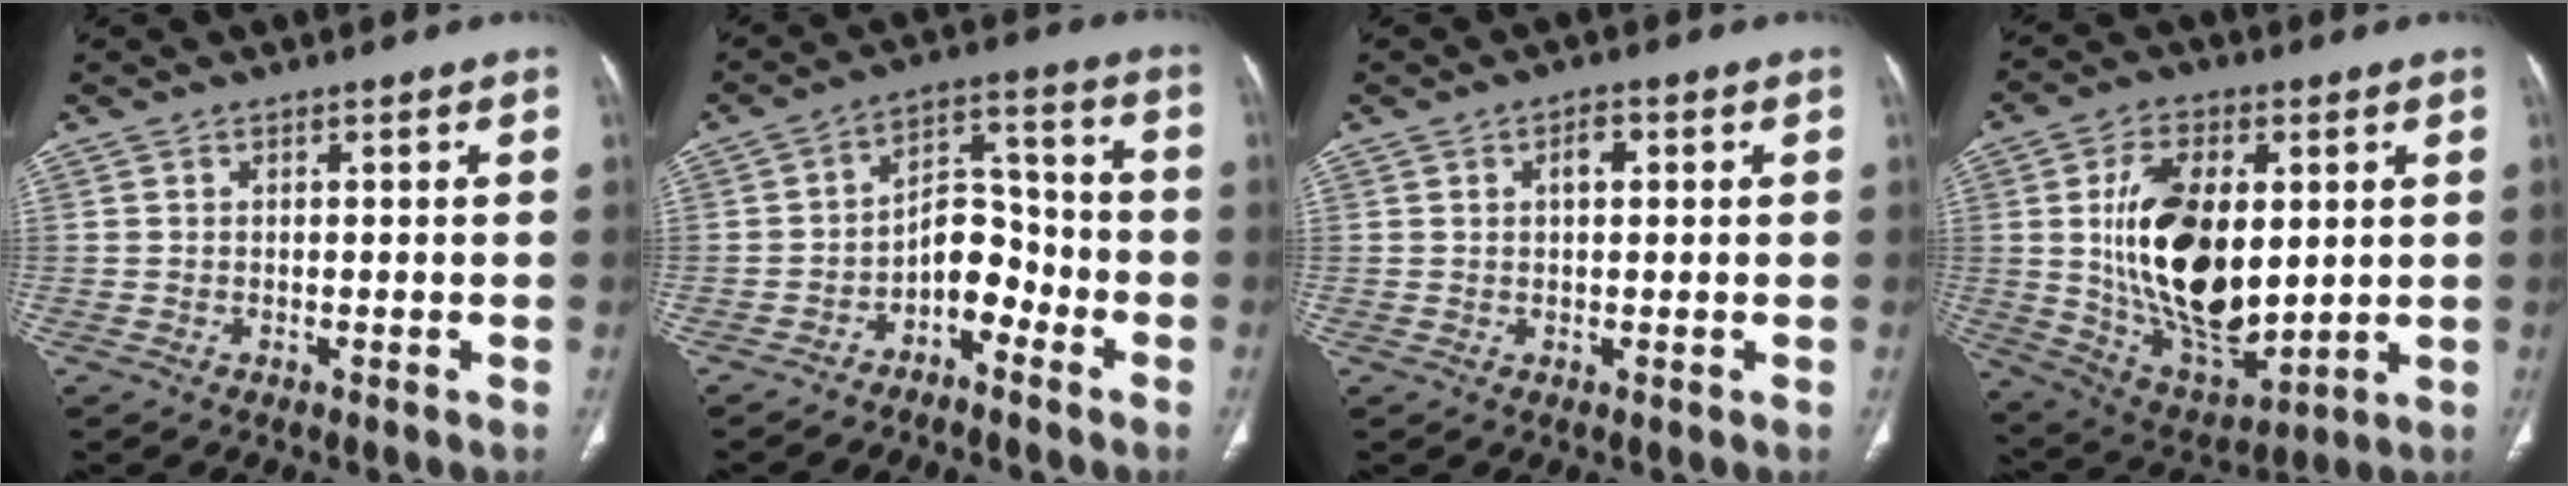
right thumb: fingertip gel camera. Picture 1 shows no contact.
{"total": 8.3, "force": [-4.5, 5.2, 4.6], "torque": [-0.044, 0.063, -0.082]}
{"total": 2.7, "force": [0.7, 1.4, 2.2], "torque": [-0.033, 0.004, 0.010]}
{"total": 21.6, "force": [2.3, 12.0, 17.8], "torque": [-0.294, -0.021, 0.057]}